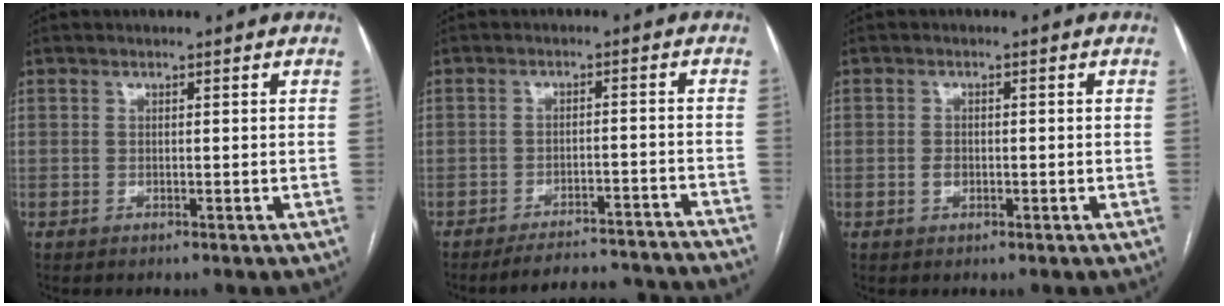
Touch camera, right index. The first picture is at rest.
{"total": 16.0, "force": [-15.6, 0.1, 3.6], "torque": [-0.040, -0.005, -0.194]}
{"total": 1.6, "force": [-0.5, 1.1, 1.1], "torque": [-0.021, 0.003, -0.006]}